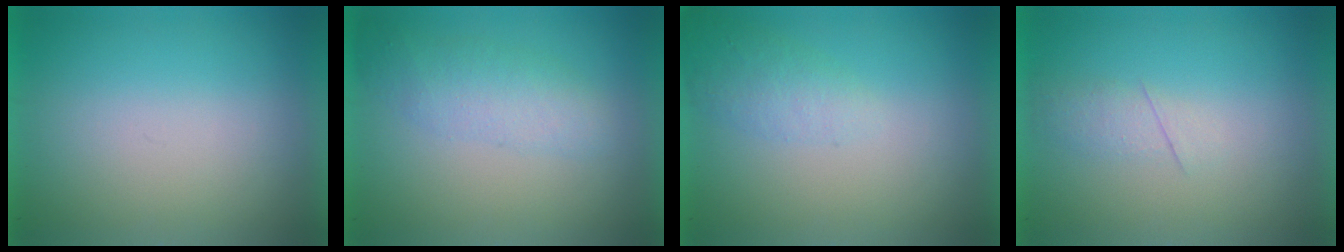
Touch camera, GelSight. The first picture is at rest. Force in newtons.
{"total": 2.3}
{"total": 2.0}
{"total": 2.1}